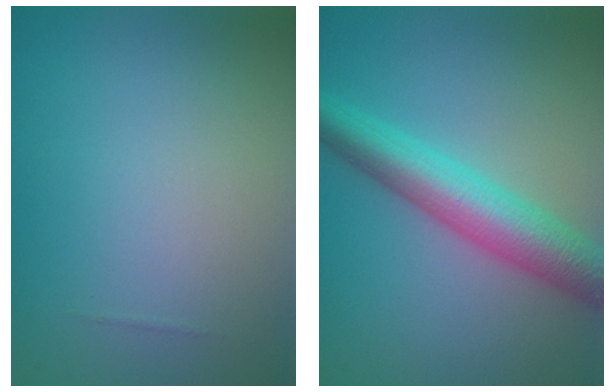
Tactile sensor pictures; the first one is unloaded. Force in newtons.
{"total": 6.5, "press": 6.5, "slide": 0.1}